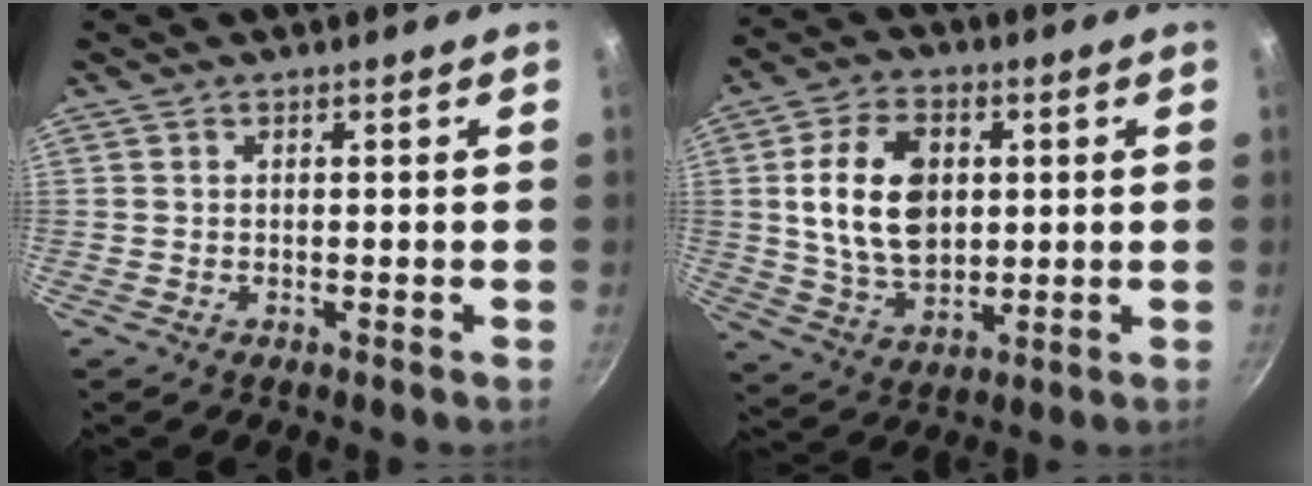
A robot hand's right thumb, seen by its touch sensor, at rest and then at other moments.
{"total": 14.9, "force": [2.3, 9.9, 10.9], "torque": [-0.171, -0.007, 0.045]}